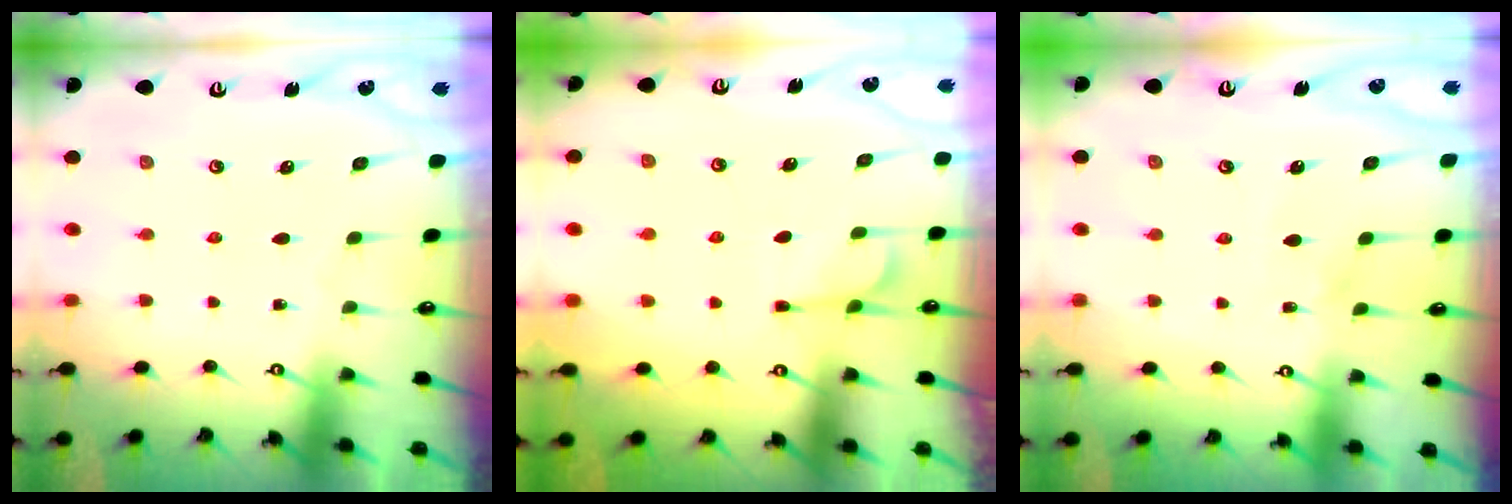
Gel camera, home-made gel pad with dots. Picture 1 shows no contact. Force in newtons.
{"total": 1.1, "press": 0.0, "slide": 1.1}
{"total": 3.2, "press": 3.1, "slide": 0.4}